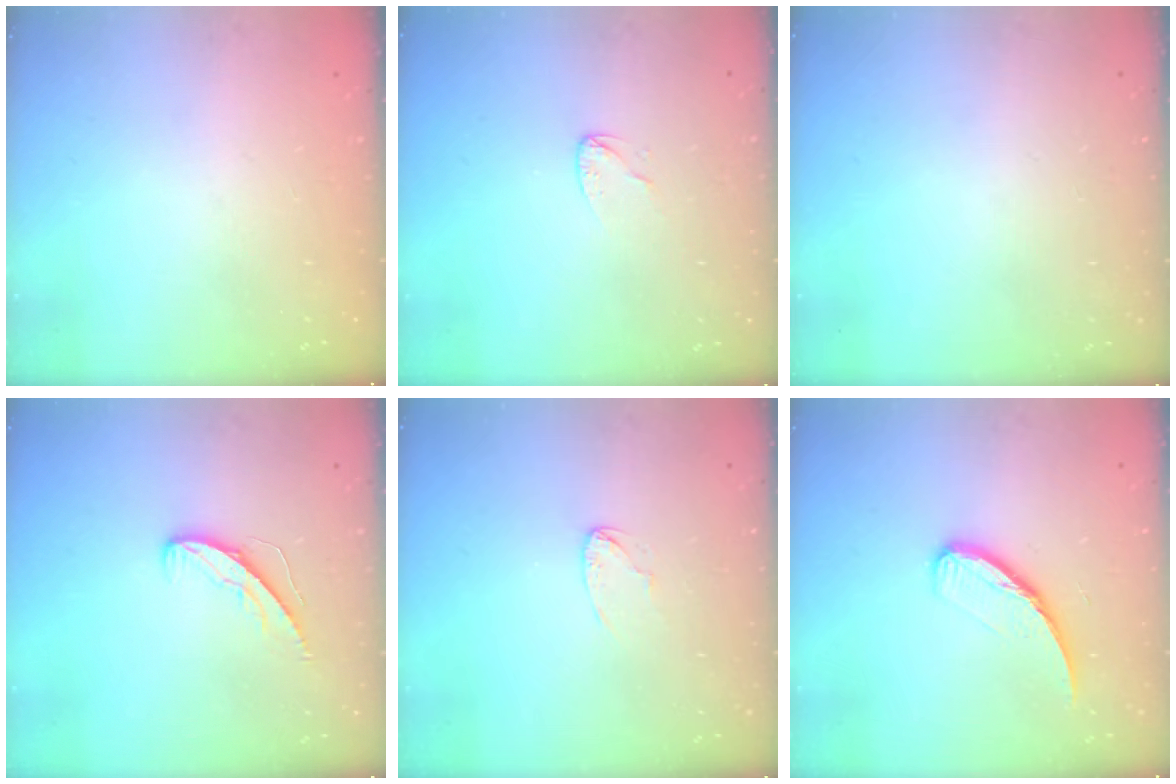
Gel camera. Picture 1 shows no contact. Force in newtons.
{"total": 3.3, "press": 3.3, "slide": 0.3}
{"total": 0.0}
{"total": 5.8, "press": 5.7, "slide": 0.5}
{"total": 2.6, "press": 2.6, "slide": 0.2}
{"total": 10.3, "press": 10.3, "slide": 0.5}